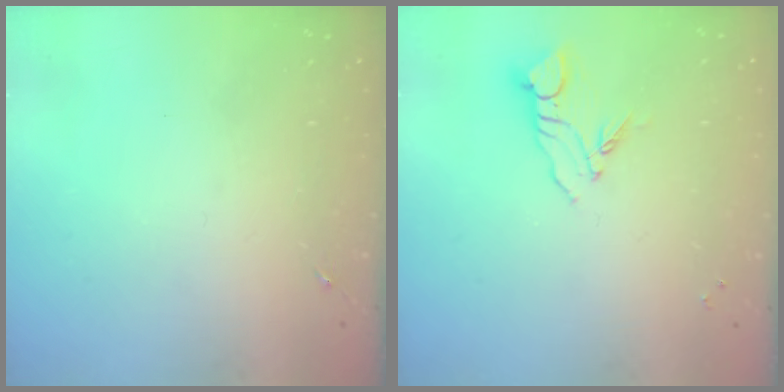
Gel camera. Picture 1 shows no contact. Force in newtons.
{"total": 6.1, "press": 6.1, "slide": 0.5}